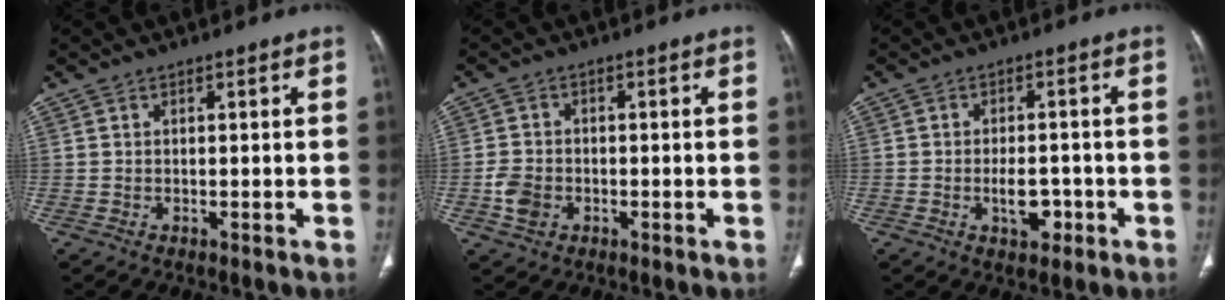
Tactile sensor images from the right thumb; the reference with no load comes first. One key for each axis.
{"total": 4.3, "fx": -1.3, "fy": 3.4, "fz": 2.3, "tx": -0.039, "ty": 0.009, "tz": -0.024}
{"total": 5.0, "fx": -1.8, "fy": 3.0, "fz": 3.7, "tx": -0.046, "ty": 0.010, "tz": -0.023}